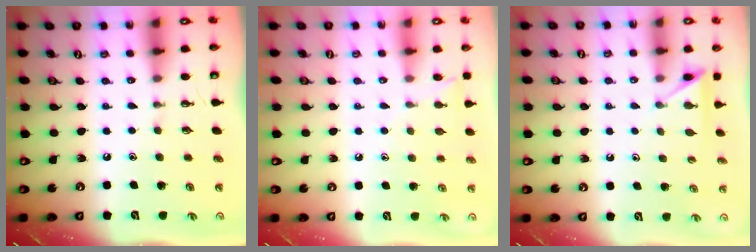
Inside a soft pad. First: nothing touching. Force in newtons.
{"total": 5.0, "press": 4.9, "slide": 0.5}
{"total": 4.9, "press": 4.8, "slide": 0.5}